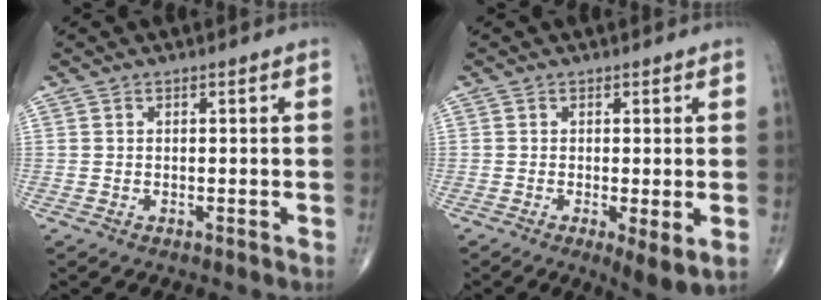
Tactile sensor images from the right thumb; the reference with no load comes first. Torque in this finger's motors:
{"motor_torque": [-0.29, 0.16, -0.14, -0.05, 0.03]}